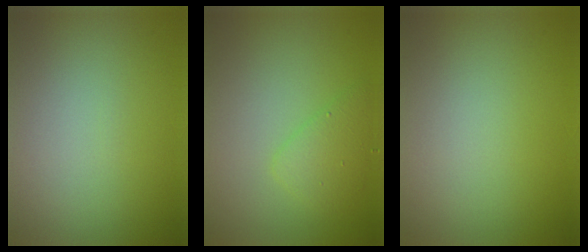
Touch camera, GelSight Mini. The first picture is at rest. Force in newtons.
{"total": 2.1, "press": 2.1, "slide": 0.2}
{"total": 0.0}